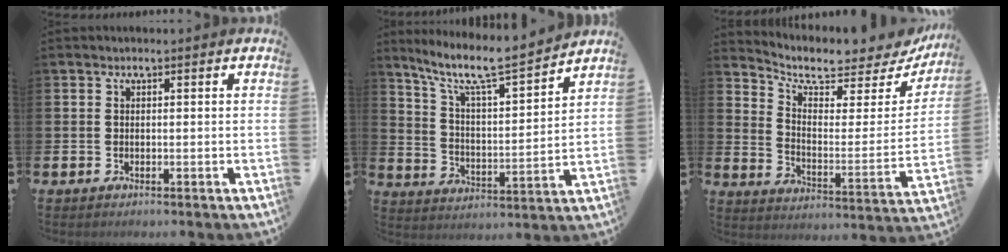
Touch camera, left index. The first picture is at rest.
{"total": 9.0, "force": [7.7, 0.8, 4.4], "torque": [-0.121, -0.052, 0.128]}
{"total": 7.1, "force": [6.4, 2.0, 2.2], "torque": [-0.064, -0.054, 0.105]}